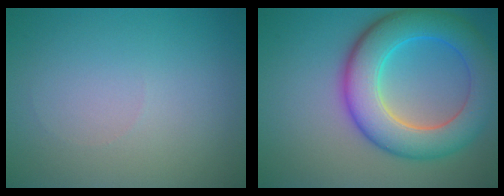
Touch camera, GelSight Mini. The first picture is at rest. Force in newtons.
{"total": 8.7, "press": 8.7, "slide": 0.5}